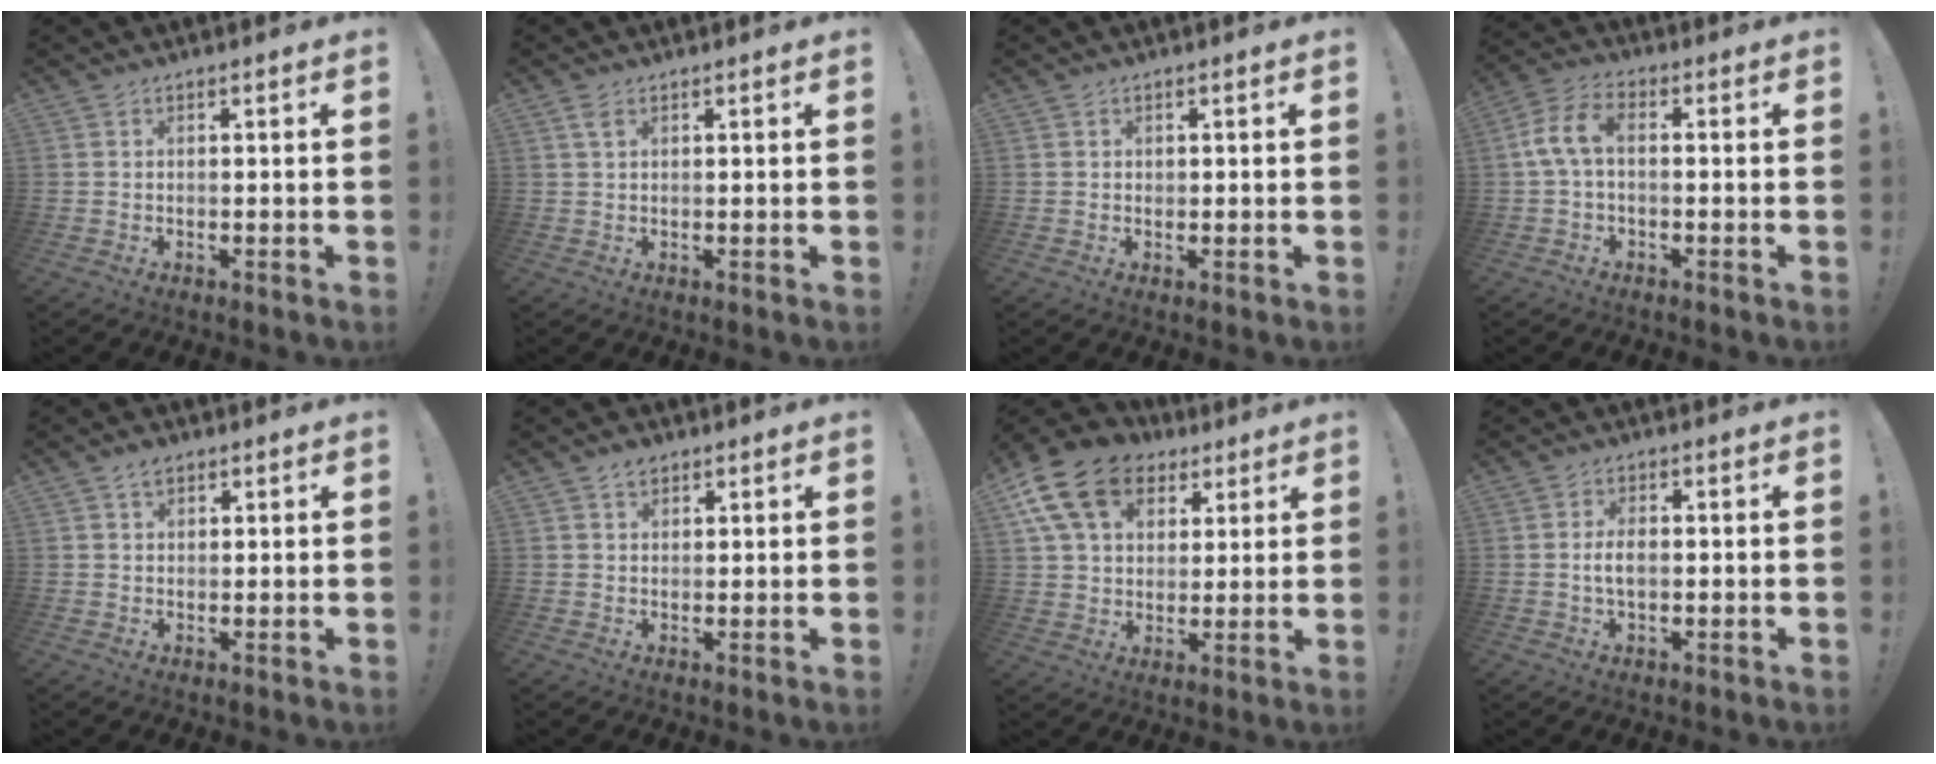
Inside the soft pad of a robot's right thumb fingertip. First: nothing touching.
{"total": 2.4, "force": [1.3, 1.1, 1.7], "torque": [-0.033, -0.001, 0.023]}
{"total": 0.5, "force": [0.3, 0.5, 0.1], "torque": [0.007, -0.001, 0.004]}
{"total": 7.7, "force": [0.3, 4.1, 6.5], "torque": [-0.147, 0.005, 0.005]}
{"total": 3.0, "force": [1.8, 1.9, 1.4], "torque": [-0.016, -0.004, 0.031]}
{"total": 3.2, "force": [2.0, 2.2, 1.3], "torque": [-0.008, -0.009, 0.034]}
{"total": 18.0, "force": [8.5, 12.5, 9.8], "torque": [-0.168, -0.034, 0.159]}
{"total": 4.4, "force": [-0.3, 2.4, 3.7], "torque": [-0.060, 0.001, -0.009]}